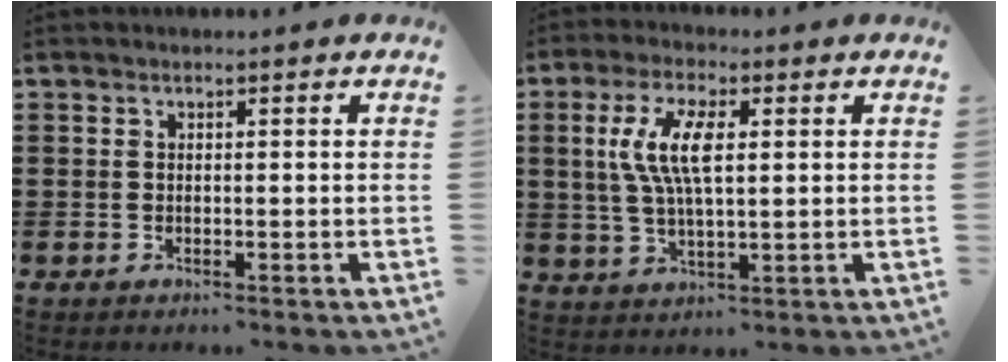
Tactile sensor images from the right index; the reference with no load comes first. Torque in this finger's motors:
{"motor_torque": [0.73, -0.20, 0.78, 0.21]}